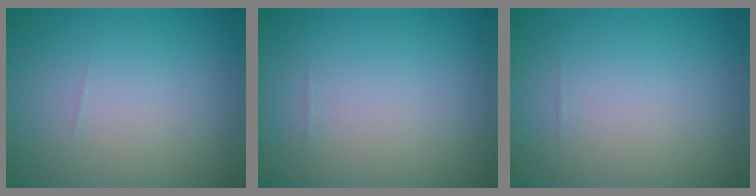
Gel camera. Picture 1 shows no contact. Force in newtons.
{"total": 0.0}
{"total": 0.0}